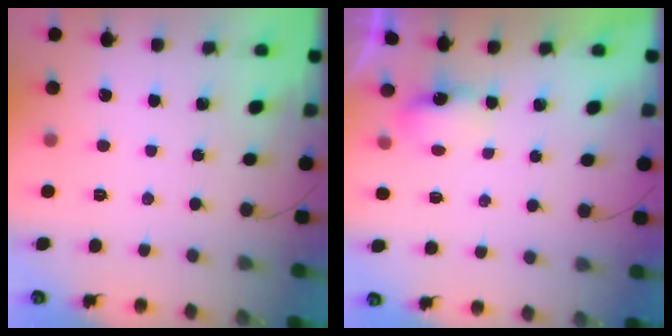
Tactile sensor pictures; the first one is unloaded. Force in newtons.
{"total": 4.1, "press": 3.9, "slide": 0.9}